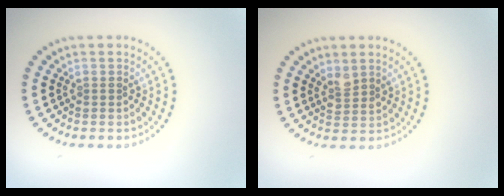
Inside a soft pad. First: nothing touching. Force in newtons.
{"total": 1.6, "press": 1.3, "slide": 0.8}